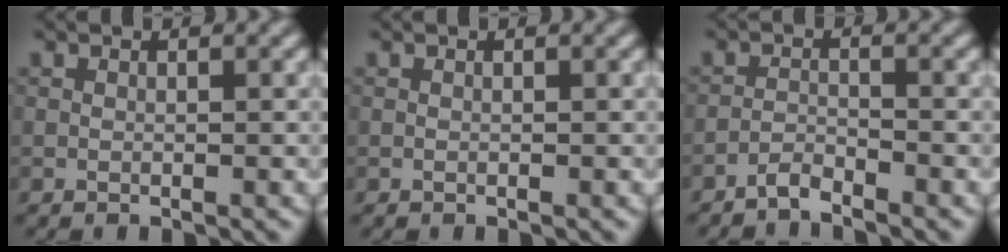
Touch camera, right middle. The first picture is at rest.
{"total": 0.0}
{"total": 1.6, "force": [-1.6, -0.2, 0.0], "torque": [-0.001, 0.013, -0.030]}